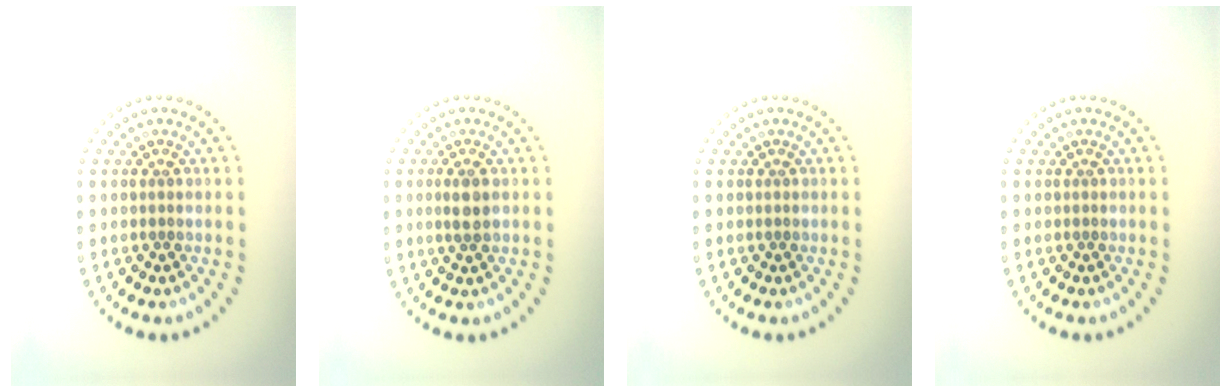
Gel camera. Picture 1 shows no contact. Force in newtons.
{"total": 1.8, "press": 1.6, "slide": 0.6}
{"total": 0.0}
{"total": 0.0}